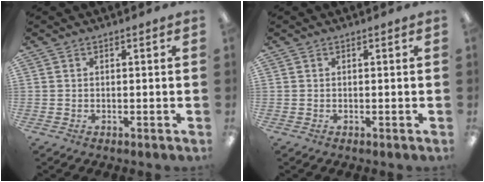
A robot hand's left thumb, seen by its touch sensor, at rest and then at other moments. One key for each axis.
{"total": 0.0}